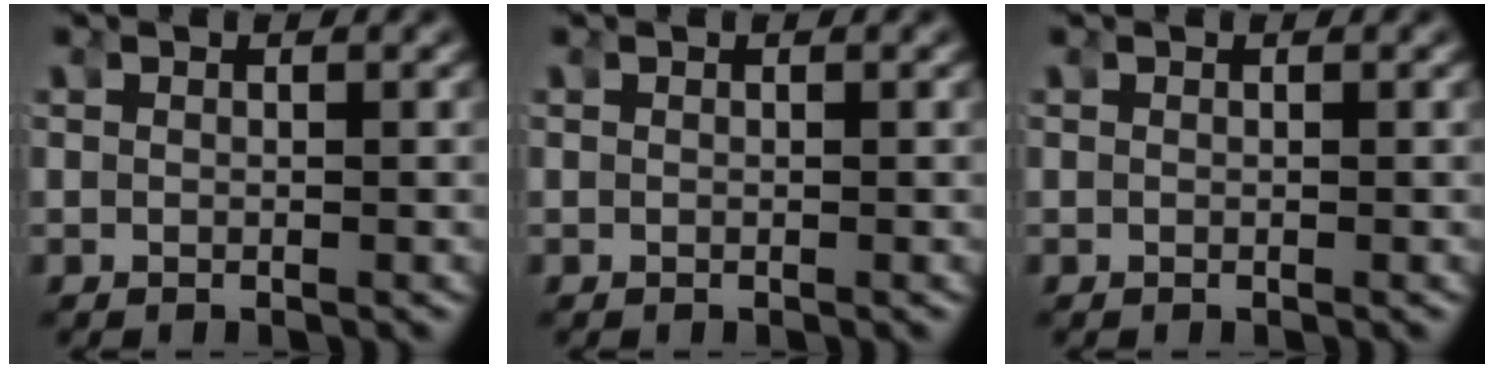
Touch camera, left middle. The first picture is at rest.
{"total": 0.0}
{"total": 0.0}